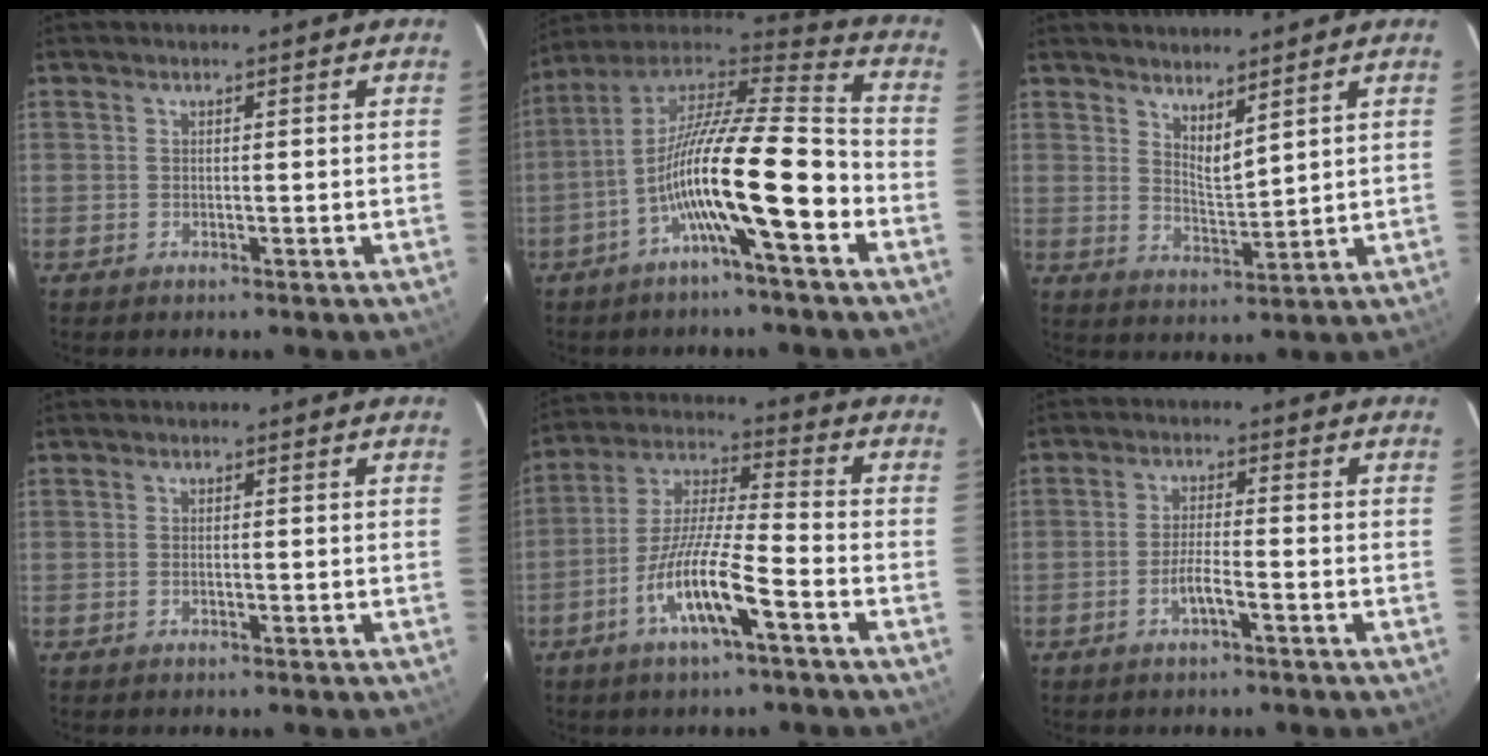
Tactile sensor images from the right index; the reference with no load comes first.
{"total": 18.8, "force": [-7.7, 2.2, 17.0], "torque": [-0.294, -0.018, -0.147]}
{"total": 4.9, "force": [4.0, 1.0, 2.6], "torque": [-0.042, -0.010, 0.067]}
{"total": 0.5, "force": [-0.3, 0.3, 0.4], "torque": [-0.009, -0.001, -0.004]}
{"total": 12.0, "force": [-5.9, 1.4, 10.4], "torque": [-0.213, -0.005, -0.116]}
{"total": 3.7, "force": [-2.1, 0.4, 3.1], "torque": [-0.064, 0.000, -0.039]}